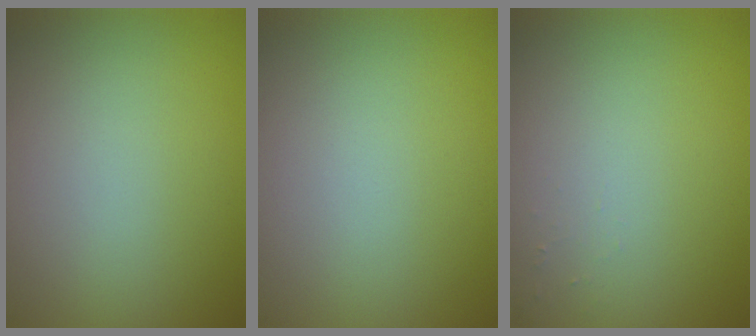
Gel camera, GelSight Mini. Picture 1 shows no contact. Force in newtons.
{"total": 0.0}
{"total": 0.5, "press": 0.5, "slide": 0.1}